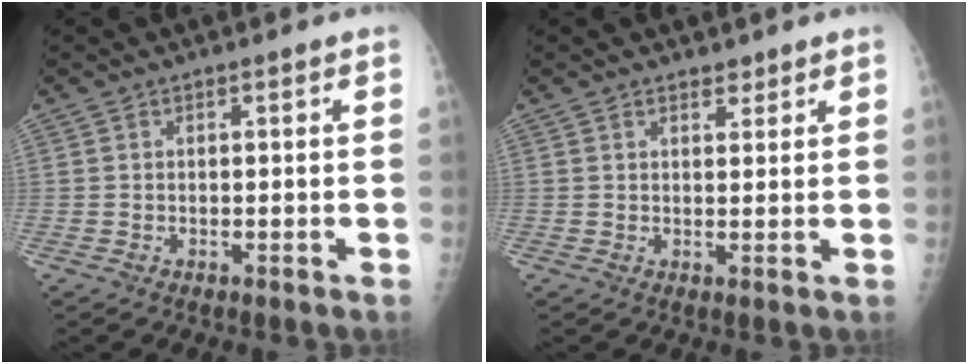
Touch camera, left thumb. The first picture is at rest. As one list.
[{"total": 1.8, "force": [1.5, 1.0, 0.5], "torque": [0.005, -0.010, 0.020]}]